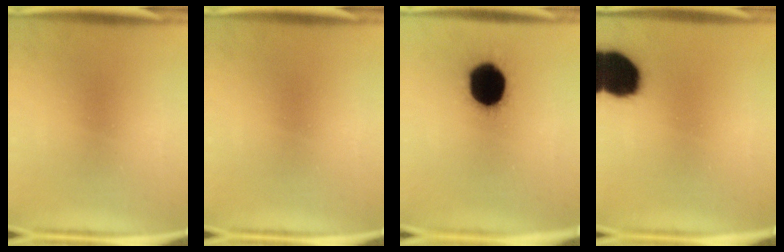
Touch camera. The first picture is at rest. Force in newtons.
{"total": 0.0}
{"total": 18.9}
{"total": 16.9}